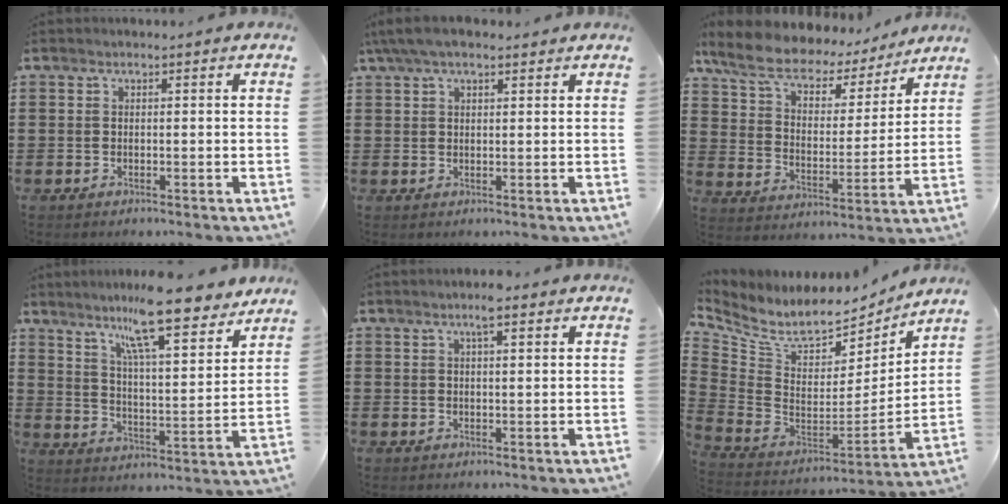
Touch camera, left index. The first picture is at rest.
{"total": 4.1, "force": [2.7, 1.4, 2.8], "torque": [-0.060, 0.006, 0.050]}
{"total": 8.7, "force": [7.3, 2.9, 3.7], "torque": [-0.105, -0.035, 0.128]}
{"total": 11.4, "force": [9.1, 1.0, 6.8], "torque": [-0.123, -0.049, 0.150]}
{"total": 3.3, "force": [2.0, 0.6, 2.5], "torque": [-0.045, 0.002, 0.032]}
{"total": 7.3, "force": [5.8, 3.2, 3.0], "torque": [-0.094, -0.050, 0.102]}